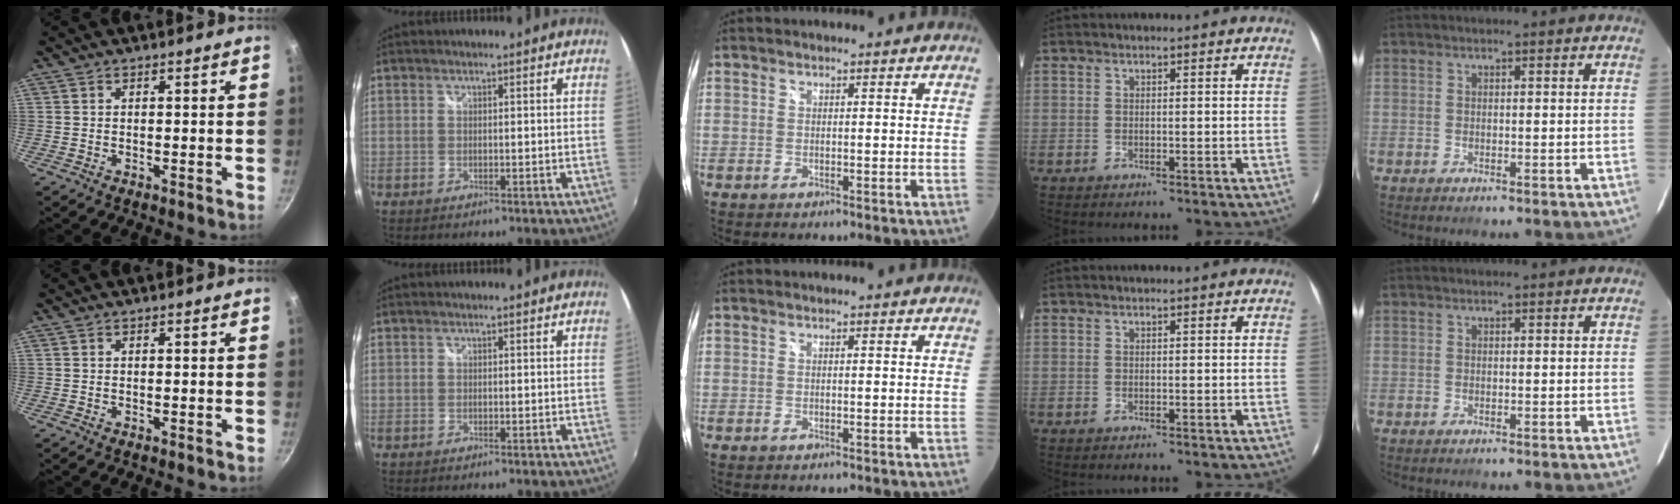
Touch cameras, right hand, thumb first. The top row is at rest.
{}